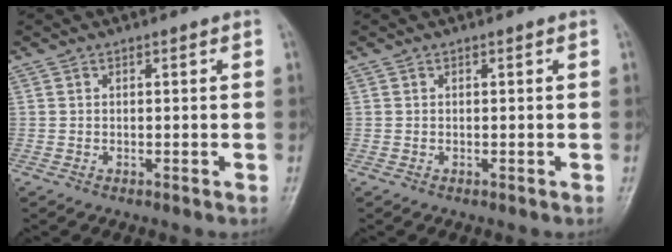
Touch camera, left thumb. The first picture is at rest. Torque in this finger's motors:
{"motor_torque": [0.12, -0.08, -0.06, -0.10, 0.00]}